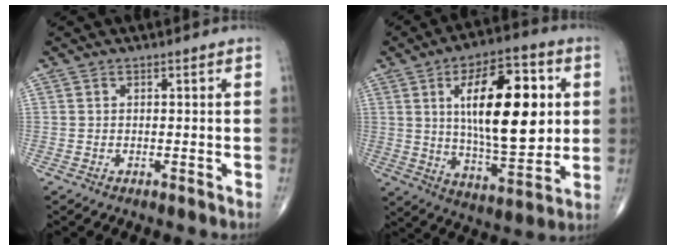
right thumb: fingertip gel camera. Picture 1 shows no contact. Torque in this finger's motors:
{"motor_torque": [-1.32, 2.90, 2.20, 0.57, 0.62]}